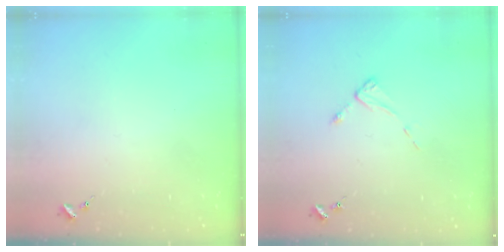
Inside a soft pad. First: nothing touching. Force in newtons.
{"total": 2.6, "press": 2.6, "slide": 0.4}